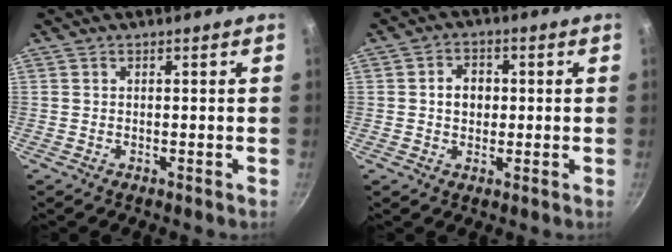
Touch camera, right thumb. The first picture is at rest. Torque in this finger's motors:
{"motor_torque": [0.07, 0.29, 0.23, 0.06, -0.03]}